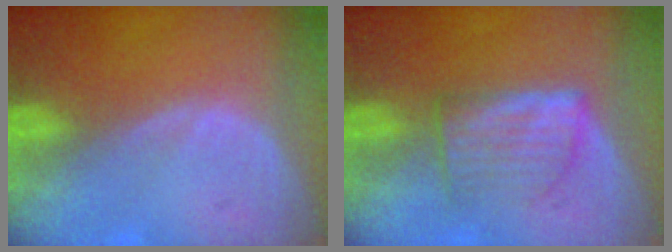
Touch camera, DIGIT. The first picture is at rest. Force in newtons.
{"total": 5.4, "press": 5.4, "slide": 0.3}